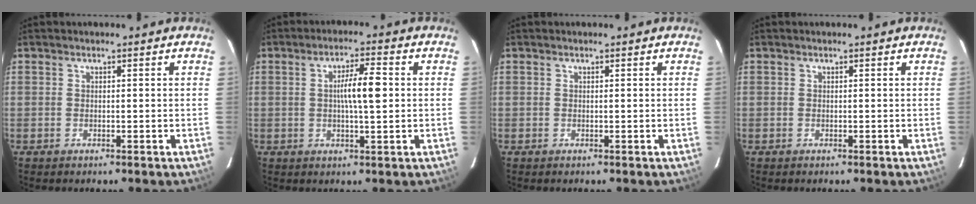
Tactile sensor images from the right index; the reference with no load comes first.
{"total": 6.0, "force": [0.5, 0.7, 6.0], "torque": [-0.105, 0.009, 0.006]}
{"total": 0.0}
{"total": 0.0}